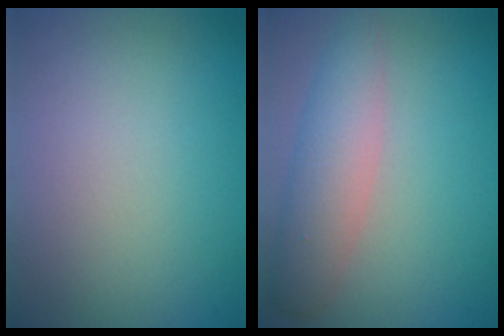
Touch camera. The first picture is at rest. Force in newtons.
{"total": 4.1, "press": 4.1, "slide": 0.2}